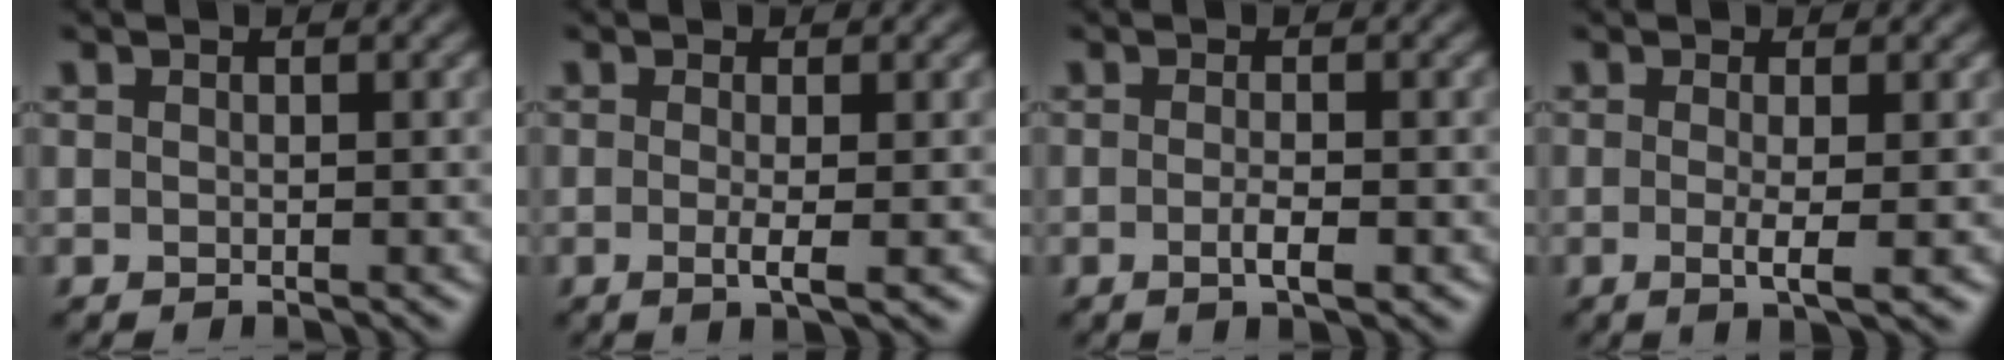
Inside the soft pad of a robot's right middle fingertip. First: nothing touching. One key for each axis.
{"total": 1.8, "fx": -0.4, "fy": 0.2, "fz": 1.8, "tx": -0.033, "ty": -0.006, "tz": -0.008}
{"total": 1.8, "fx": -0.6, "fy": 0.4, "fz": 1.6, "tx": -0.027, "ty": -0.002, "tz": -0.012}
{"total": 2.2, "fx": -0.4, "fy": 0.2, "fz": 2.2, "tx": -0.040, "ty": -0.007, "tz": -0.007}